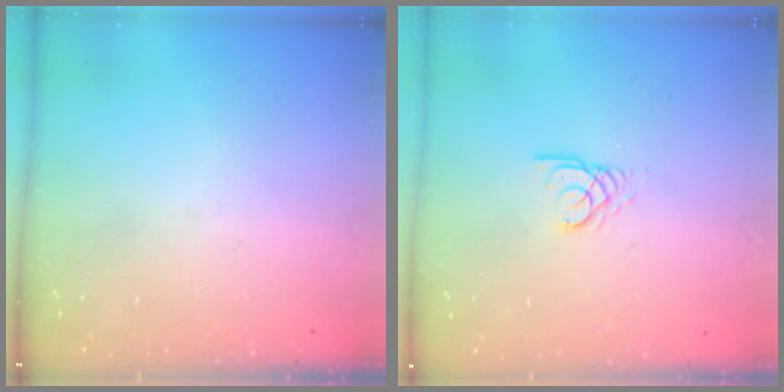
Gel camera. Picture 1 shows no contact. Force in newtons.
{"total": 2.6, "press": 2.6, "slide": 0.1}